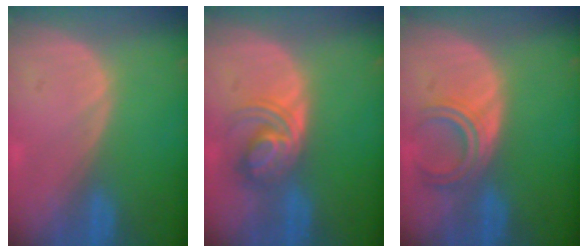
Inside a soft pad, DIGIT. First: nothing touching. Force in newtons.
{"total": 5.6, "press": 5.5, "slide": 0.8}
{"total": 4.5, "press": 4.5, "slide": 0.7}